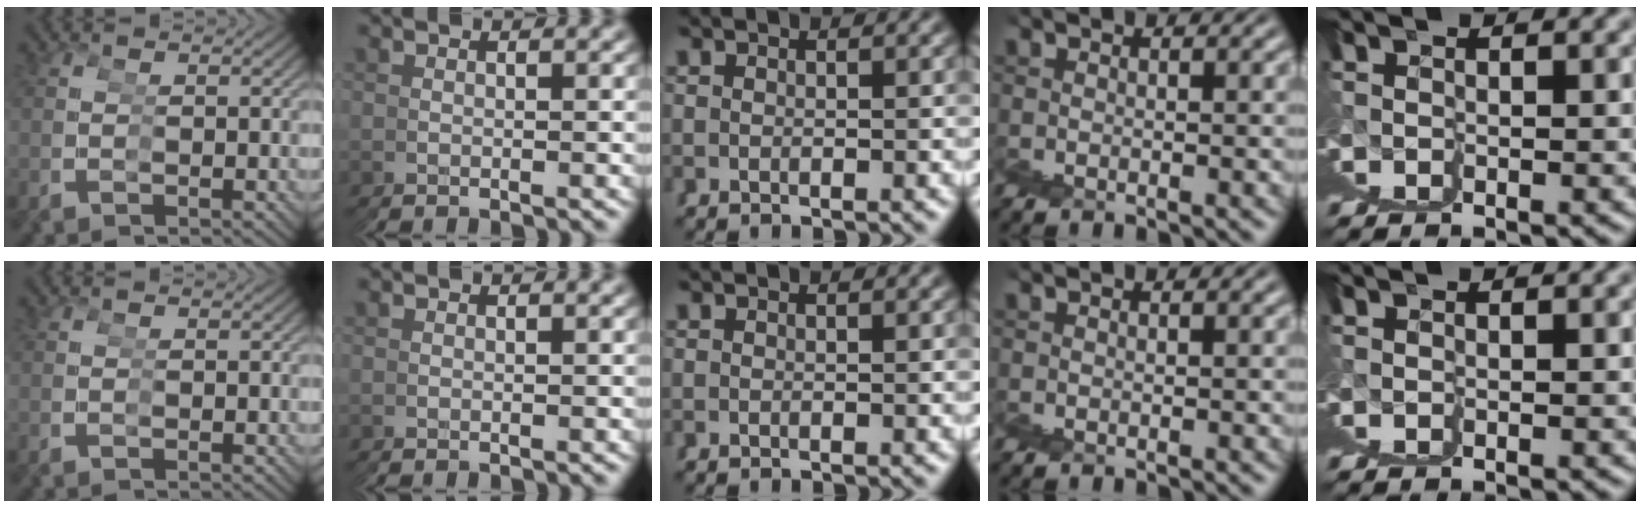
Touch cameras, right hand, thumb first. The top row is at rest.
{}